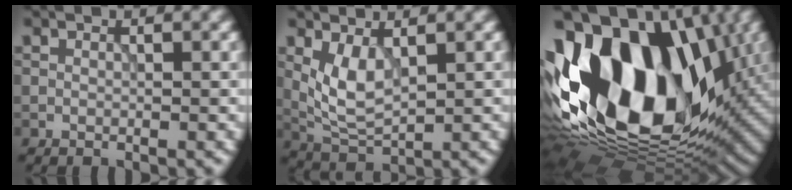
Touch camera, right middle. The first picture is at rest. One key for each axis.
{"total": 3.5, "fx": 0.9, "fy": 1.6, "fz": 3.0, "tx": -0.070, "ty": -0.007, "tz": 0.024}
{"total": 19.8, "fx": 2.1, "fy": 12.8, "fz": 14.9, "tx": -0.294, "ty": 0.020, "tz": 0.023}